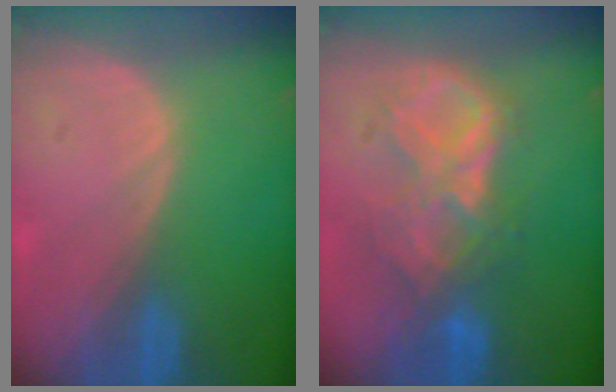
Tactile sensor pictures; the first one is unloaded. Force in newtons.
{"total": 8.8, "press": 7.7, "slide": 4.2}